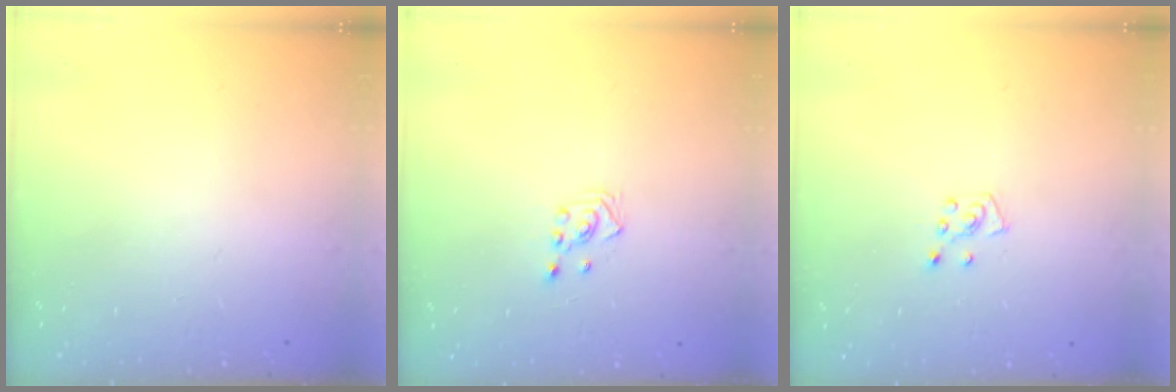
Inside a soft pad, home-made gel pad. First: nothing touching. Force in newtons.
{"total": 2.5, "press": 2.3, "slide": 1.0}
{"total": 5.0, "press": 5.0, "slide": 0.4}